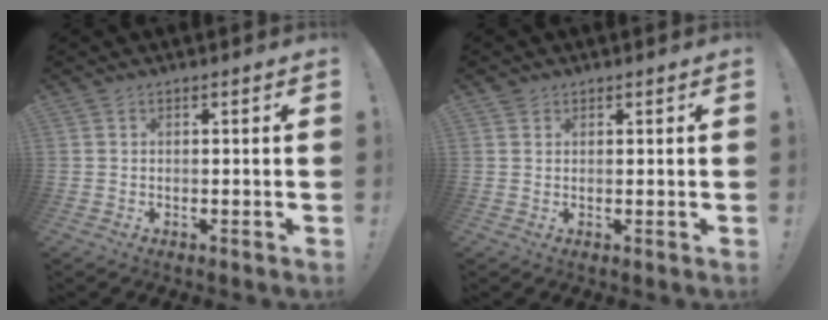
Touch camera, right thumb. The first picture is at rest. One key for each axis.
{"total": 1.2, "fx": 0.8, "fy": 0.8, "fz": 0.0, "tx": 0.001, "ty": -0.001, "tz": 0.016}